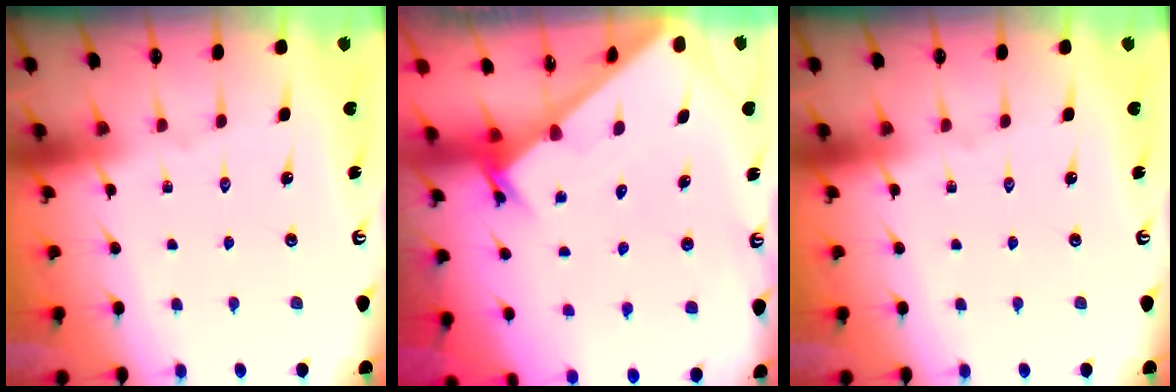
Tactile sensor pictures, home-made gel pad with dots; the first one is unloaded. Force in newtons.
{"total": 2.4, "press": 2.4, "slide": 0.2}
{"total": 0.0}